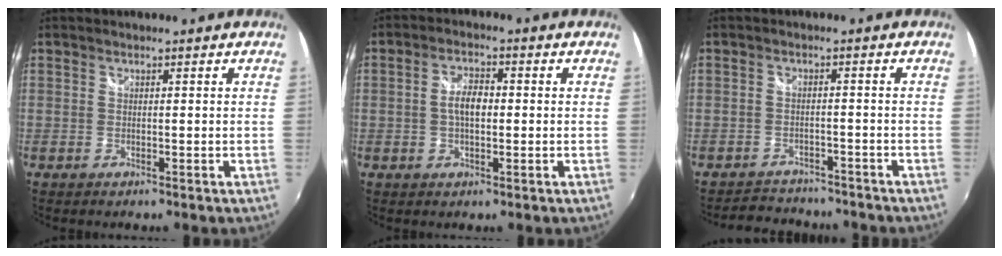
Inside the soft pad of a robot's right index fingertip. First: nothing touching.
{"total": 4.5, "force": [-0.2, 2.2, 3.9], "torque": [-0.074, 0.009, -0.005]}
{"total": 7.1, "force": [-6.5, 2.5, 1.4], "torque": [-0.043, 0.006, -0.095]}